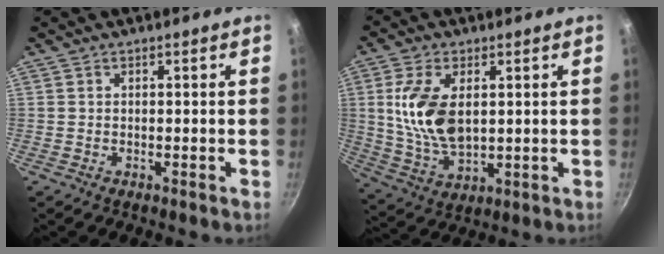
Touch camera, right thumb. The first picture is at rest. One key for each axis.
{"total": 12.7, "fx": 2.3, "fy": 7.1, "fz": 10.3, "tx": -0.194, "ty": -0.018, "tz": 0.050}